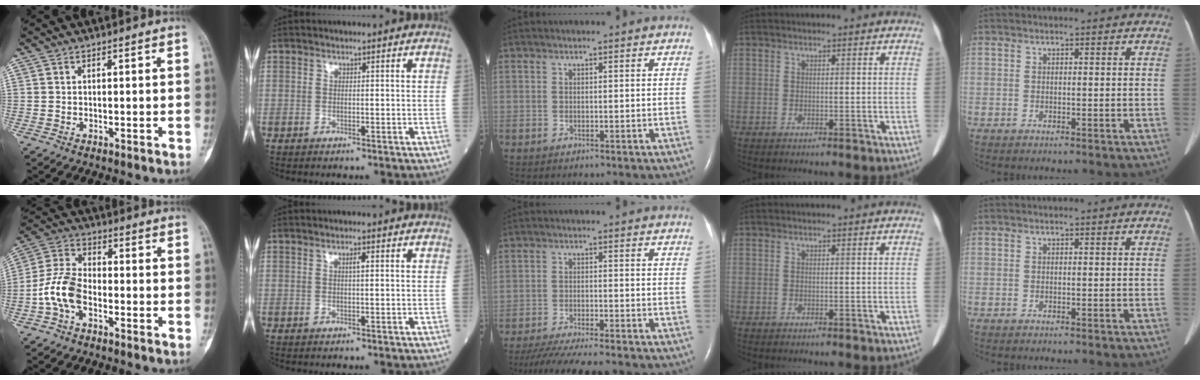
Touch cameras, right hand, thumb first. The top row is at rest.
{"thumb": {"total": 8.7, "force": [-3.1, 5.0, 6.3], "torque": [-0.129, 0.030, -0.069]}, "index": {"total": 1.1, "force": [0.3, 0.1, 1.1], "torque": [-0.020, 0.003, 0.004]}, "middle": {"total": 11.9, "force": [-10.3, 0.2, 5.8], "torque": [-0.079, -0.027, -0.158]}}